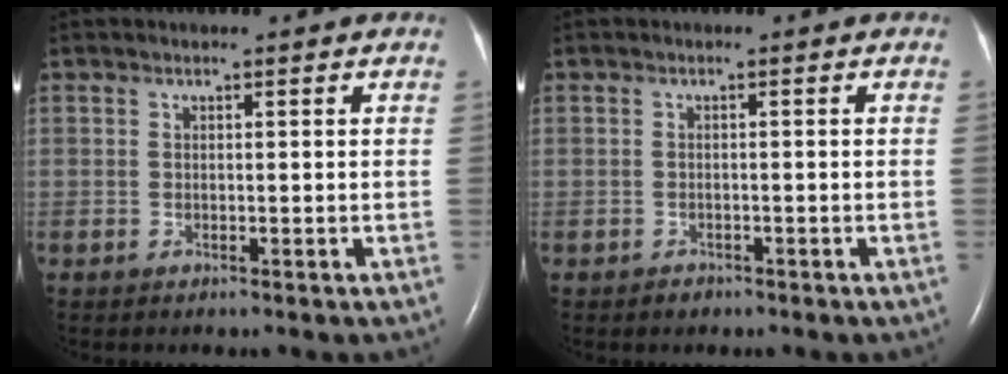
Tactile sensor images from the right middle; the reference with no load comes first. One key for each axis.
{"total": 1.0, "fx": -0.8, "fy": 0.6, "fz": 0.1, "tx": -0.005, "ty": 0.001, "tz": -0.012}